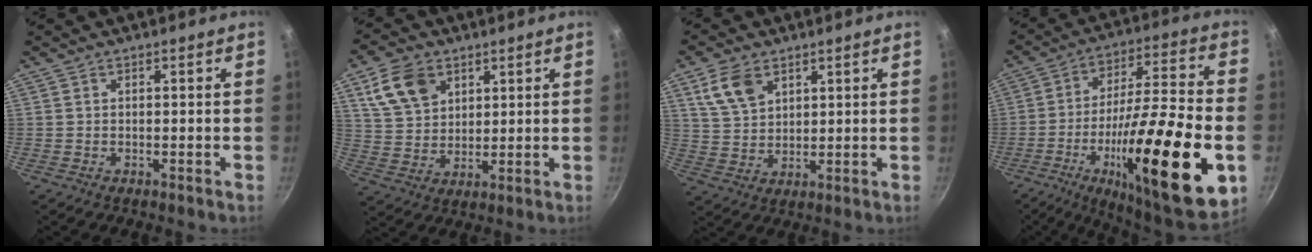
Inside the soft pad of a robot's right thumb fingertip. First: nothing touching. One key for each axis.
{"total": 10.7, "fx": 5.1, "fy": 7.4, "fz": 5.8, "tx": -0.091, "ty": -0.010, "tz": 0.104}
{"total": 8.1, "fx": 4.3, "fy": 5.1, "fz": 4.6, "tx": -0.075, "ty": -0.014, "tz": 0.090}
{"total": 31.2, "fx": -9.4, "fy": 8.2, "fz": 28.6, "tx": -0.423, "ty": 0.025, "tz": -0.143}